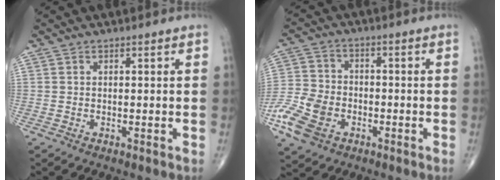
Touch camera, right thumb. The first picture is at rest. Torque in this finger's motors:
{"motor_torque": [2.76, 2.25, 0.57, -0.88, 0.11]}